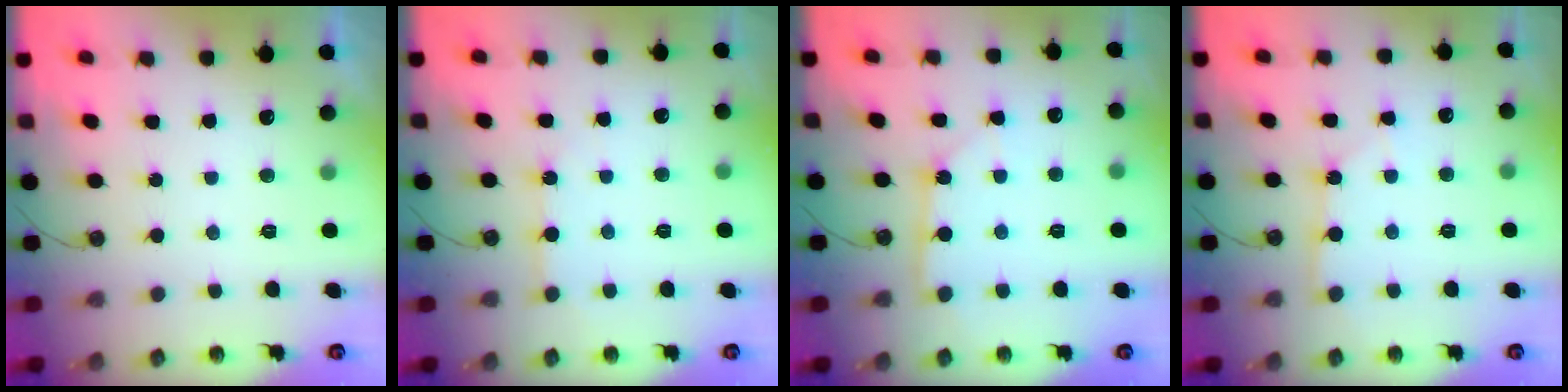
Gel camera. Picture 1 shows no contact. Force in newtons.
{"total": 3.9, "press": 3.9, "slide": 0.5}
{"total": 3.3, "press": 3.3, "slide": 0.3}
{"total": 2.8, "press": 2.8, "slide": 0.2}